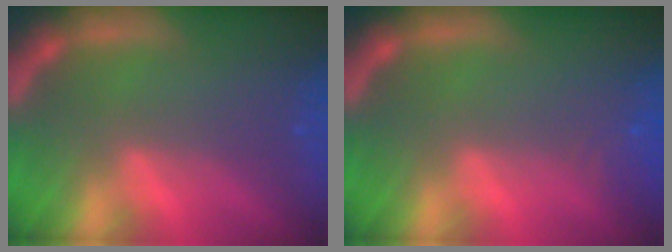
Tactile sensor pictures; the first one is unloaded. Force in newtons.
{"total": 1.9}